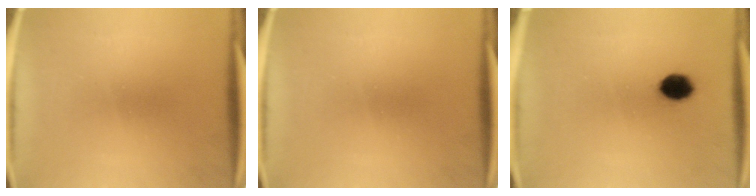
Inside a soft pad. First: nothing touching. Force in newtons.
{"total": 0.0}
{"total": 5.4}